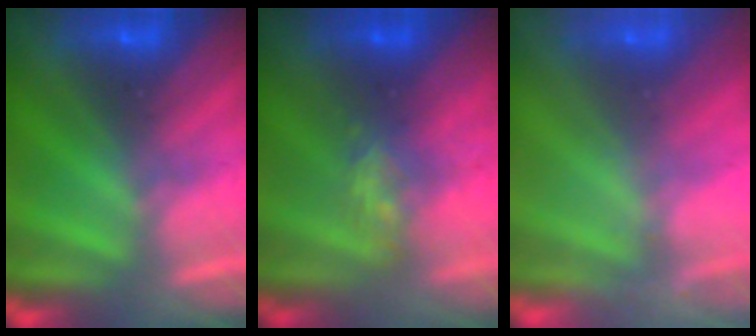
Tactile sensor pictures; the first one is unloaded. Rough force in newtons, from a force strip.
{"total": 4.4}
{"total": 2.4}